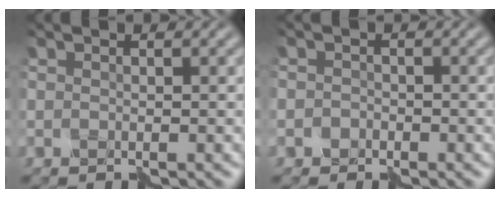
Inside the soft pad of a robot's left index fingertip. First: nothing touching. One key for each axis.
{"total": 0.8, "fx": -0.3, "fy": 0.8, "fz": 0.1, "tx": 0.012, "ty": 0.001, "tz": -0.011}